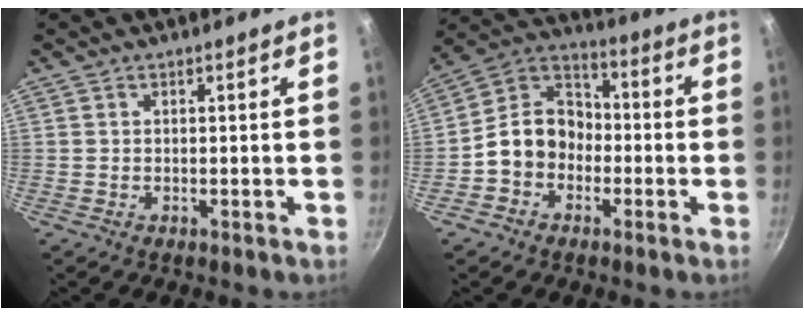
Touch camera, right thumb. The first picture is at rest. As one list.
[{"total": 11.1, "force": [-2.6, 9.1, 5.8], "torque": [-0.059, 0.051, -0.069]}]